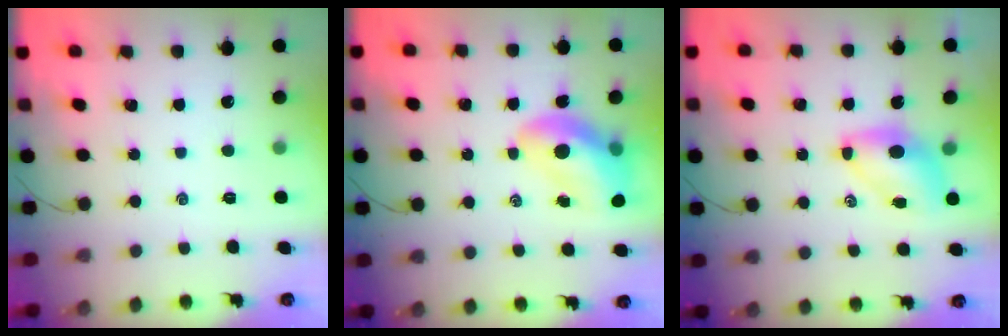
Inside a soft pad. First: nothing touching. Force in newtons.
{"total": 11.9, "press": 11.4, "slide": 3.5}
{"total": 6.5, "press": 6.4, "slide": 1.2}